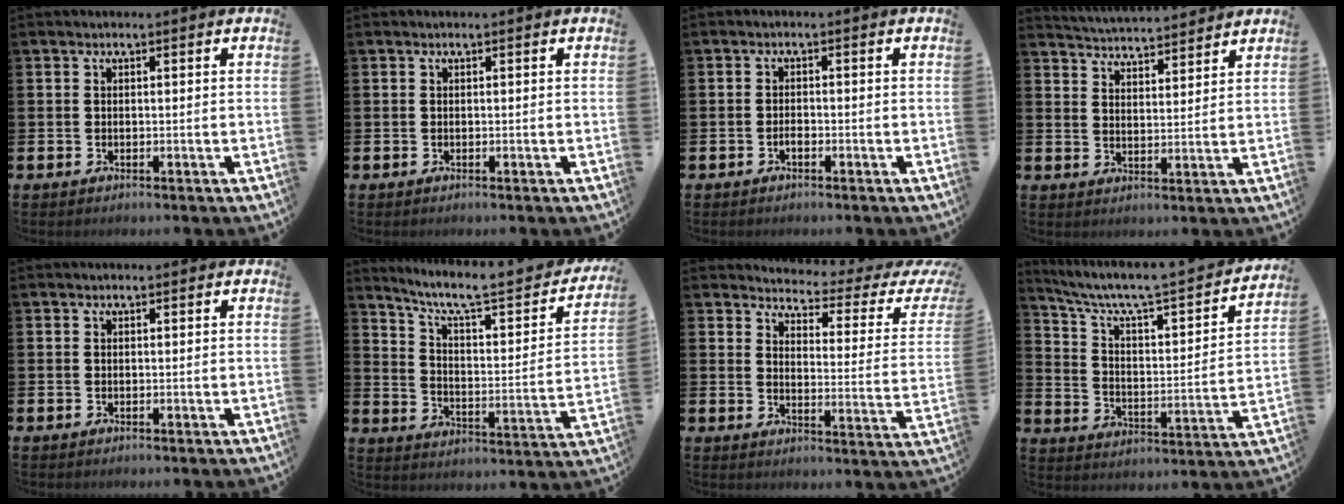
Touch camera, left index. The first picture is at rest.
{"total": 0.0}
{"total": 1.2, "force": [-0.7, 0.5, 0.9], "torque": [-0.016, -0.002, -0.015]}
{"total": 4.6, "force": [4.6, 0.1, -0.2], "torque": [-0.010, -0.036, 0.081]}
{"total": 0.0}
{"total": 7.8, "force": [6.5, 1.5, 4.1], "torque": [-0.100, -0.049, 0.099]}
{"total": 3.1, "force": [2.7, 0.9, 1.2], "torque": [-0.038, -0.030, 0.036]}
{"total": 6.4, "force": [5.4, 0.9, 3.3], "torque": [-0.095, -0.049, 0.083]}